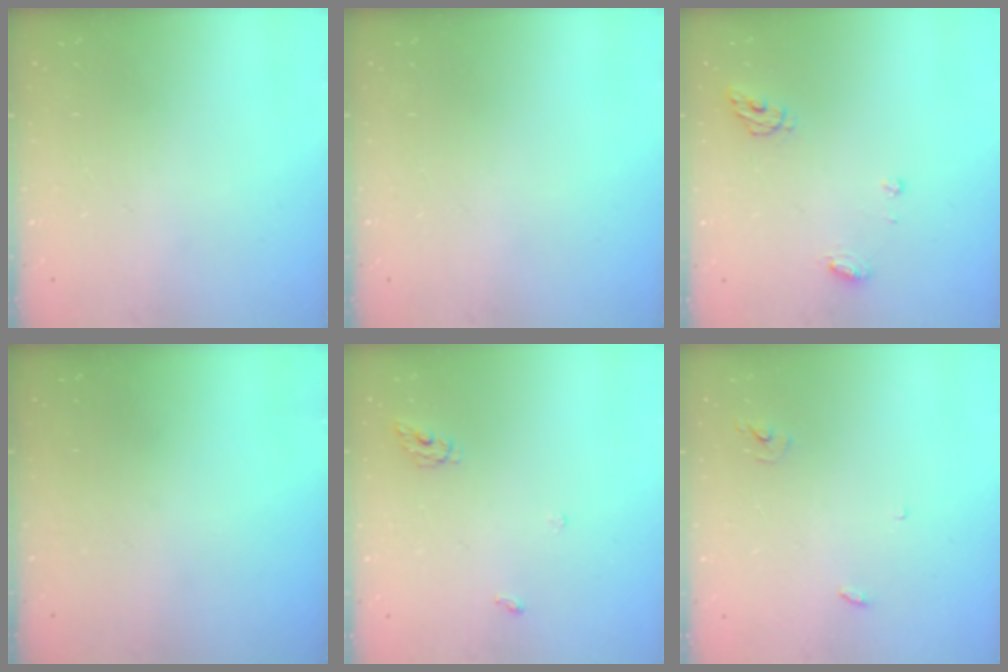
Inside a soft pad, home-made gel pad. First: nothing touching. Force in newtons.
{"total": 0.0}
{"total": 6.0, "press": 6.0, "slide": 0.7}
{"total": 0.0}
{"total": 4.4, "press": 4.4, "slide": 0.3}
{"total": 2.9, "press": 2.9, "slide": 0.2}